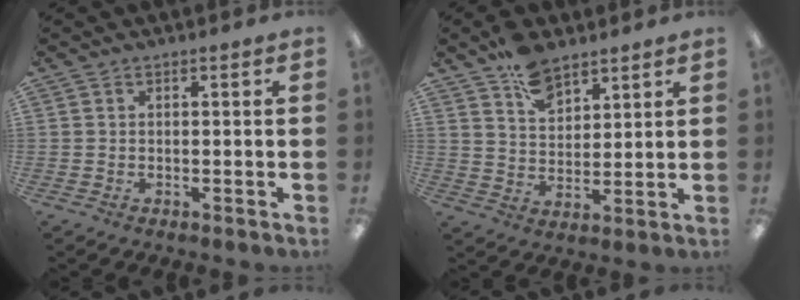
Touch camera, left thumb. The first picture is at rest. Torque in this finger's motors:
{"motor_torque": [1.16, 0.59, 0.94, -0.76, 0.00]}